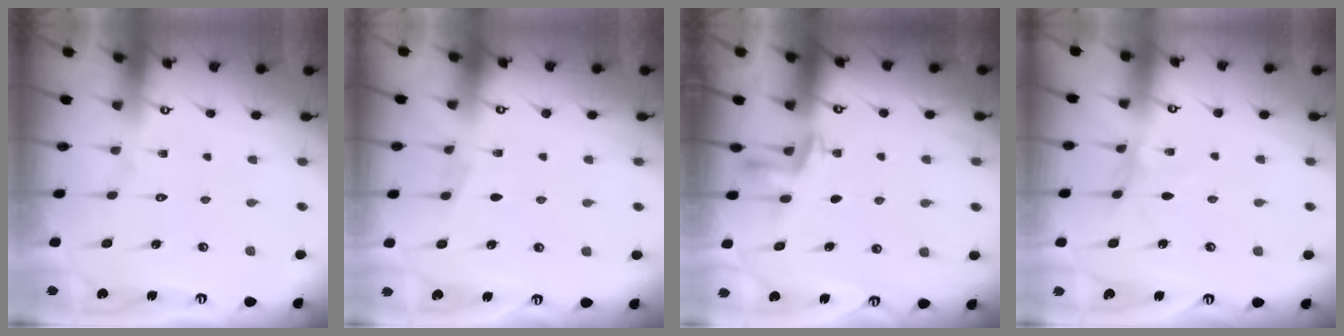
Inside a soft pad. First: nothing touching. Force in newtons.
{"total": 3.7, "press": 3.7, "slide": 0.4}
{"total": 3.2, "press": 3.2, "slide": 0.6}
{"total": 3.0, "press": 3.0, "slide": 0.4}